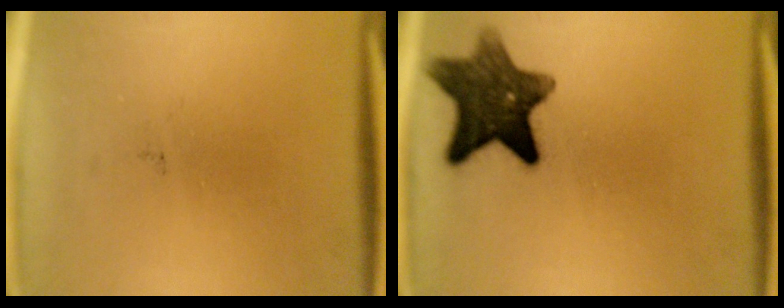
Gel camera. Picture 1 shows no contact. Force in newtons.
{"total": 10.6}